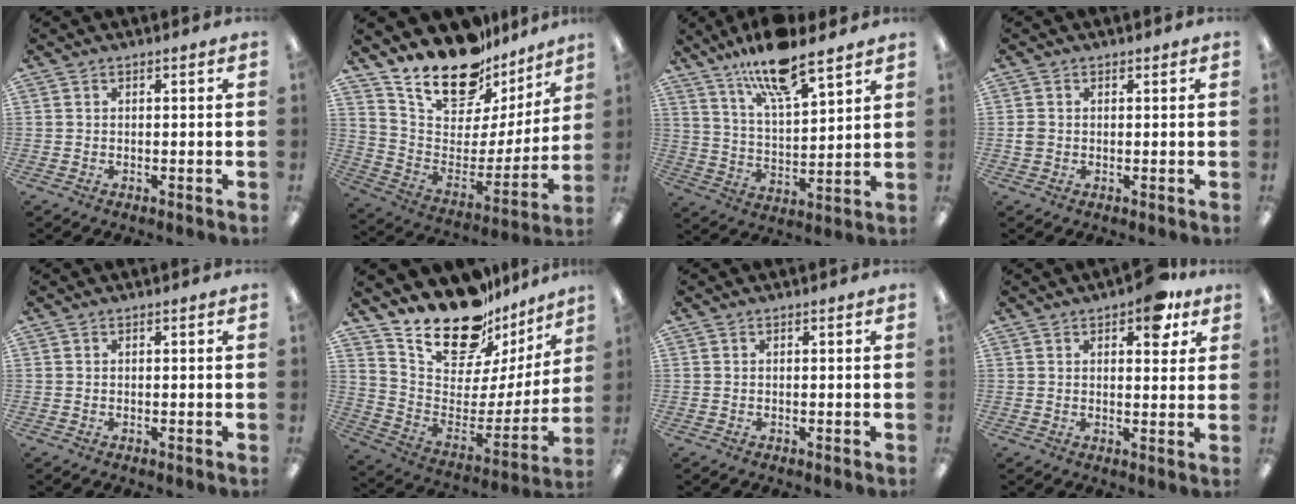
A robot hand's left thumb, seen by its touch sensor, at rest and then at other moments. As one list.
[{"total": 20.4, "force": [17.0, 8.7, 7.1], "torque": [-0.138, -0.121, 0.306]}, {"total": 14.2, "force": [11.4, 3.8, 7.7], "torque": [-0.140, -0.060, 0.197]}, {"total": 1.7, "force": [0.0, 1.6, 0.5], "torque": [-0.010, 0.004, -0.002]}, {"total": 0.0}, {"total": 23.0, "force": [18.9, 9.5, 9.0], "torque": [-0.153, -0.130, 0.337]}, {"total": 0.0}, {"total": 7.6, "force": [4.5, 3.5, 4.9], "torque": [-0.050, -0.018, 0.072]}]